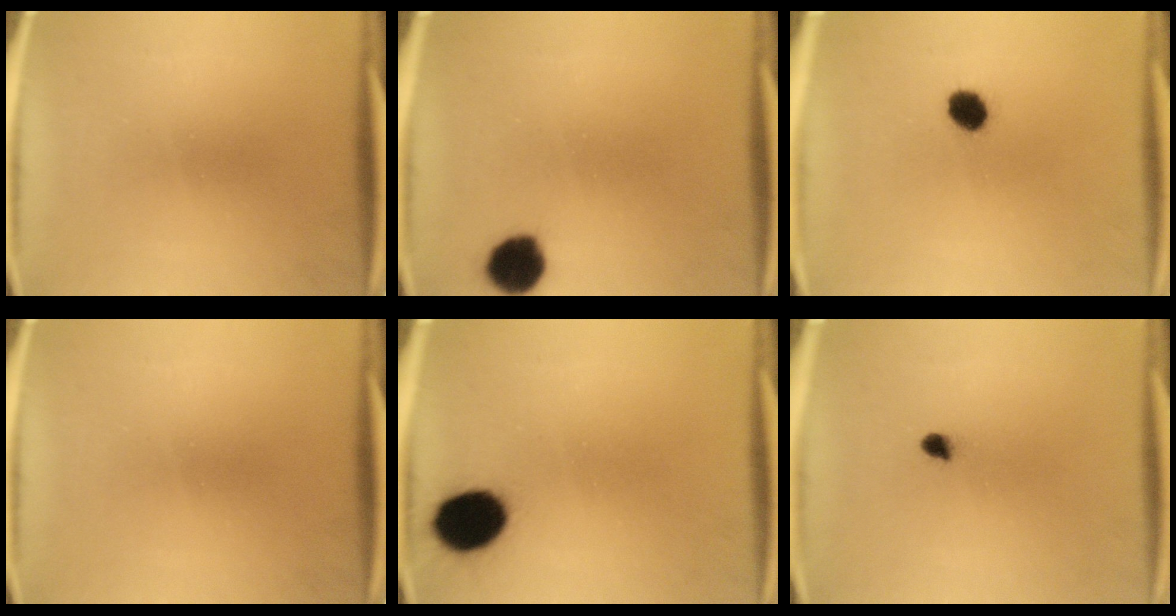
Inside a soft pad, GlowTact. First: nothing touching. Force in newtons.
{"total": 7.1}
{"total": 4.5}
{"total": 0.0}
{"total": 11.9}
{"total": 1.8}